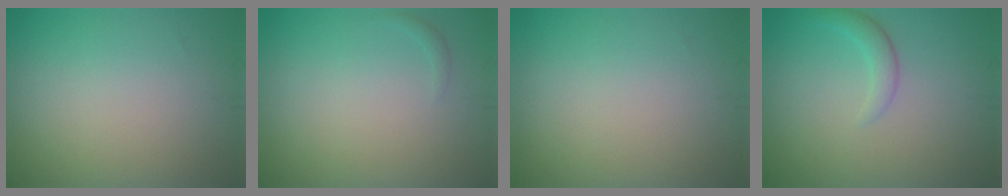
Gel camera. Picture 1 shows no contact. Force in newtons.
{"total": 0.5, "press": 0.5, "slide": 0.1}
{"total": 0.0}
{"total": 1.7, "press": 1.7, "slide": 0.1}